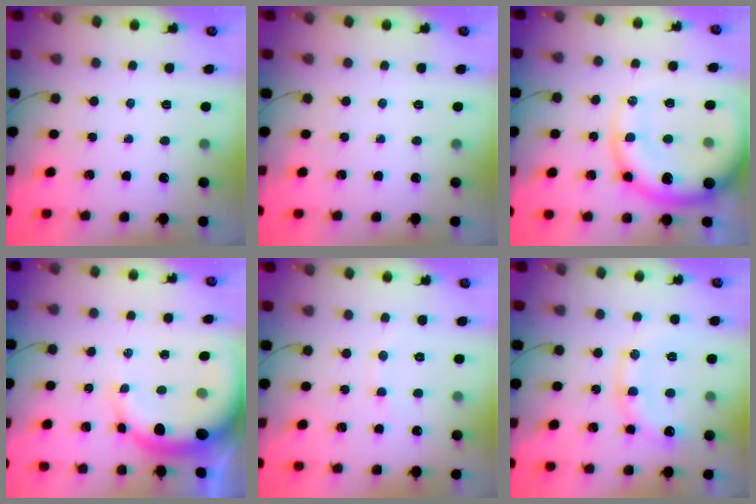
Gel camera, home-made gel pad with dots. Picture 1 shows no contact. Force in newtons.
{"total": 0.0}
{"total": 21.1, "press": 20.5, "slide": 4.8}
{"total": 11.8, "press": 11.5, "slide": 2.7}
{"total": 3.9, "press": 3.8, "slide": 0.5}
{"total": 13.4, "press": 13.3, "slide": 1.3}